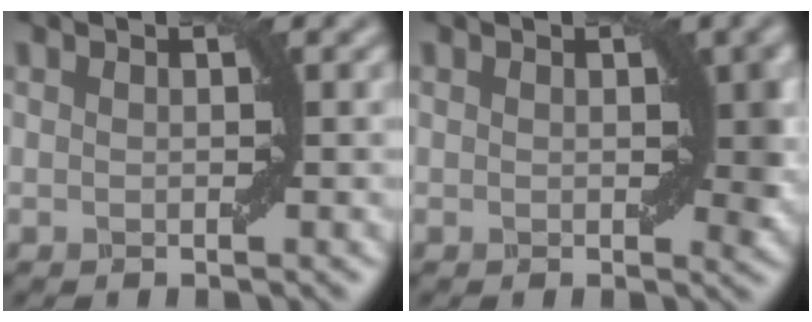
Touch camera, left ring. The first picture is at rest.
{"total": 2.4, "force": [0.3, 1.3, 2.1], "torque": [-0.015, -0.006, 0.007]}